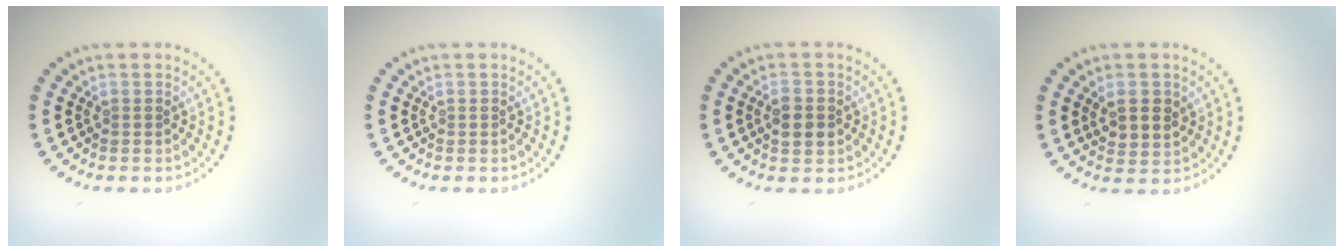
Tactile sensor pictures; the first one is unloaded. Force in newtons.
{"total": 0.0}
{"total": 2.8, "press": 2.8, "slide": 0.2}
{"total": 2.7, "press": 2.6, "slide": 0.7}